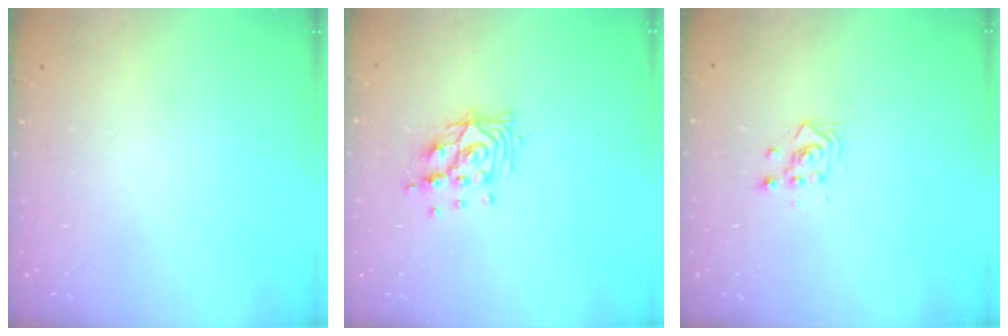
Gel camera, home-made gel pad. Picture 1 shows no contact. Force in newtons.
{"total": 11.0, "press": 11.0, "slide": 1.3}
{"total": 2.9, "press": 2.9, "slide": 0.1}